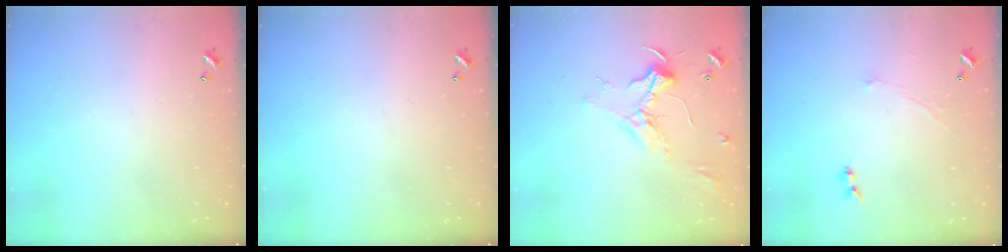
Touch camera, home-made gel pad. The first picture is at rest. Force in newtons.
{"total": 0.0}
{"total": 2.4, "press": 2.3, "slide": 0.9}
{"total": 1.2, "press": 0.7, "slide": 1.0}